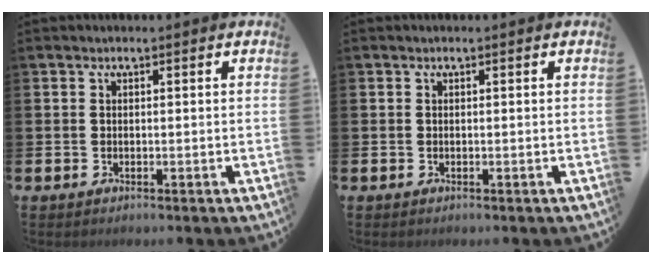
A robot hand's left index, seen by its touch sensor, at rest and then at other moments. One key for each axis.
{"total": 0.0}